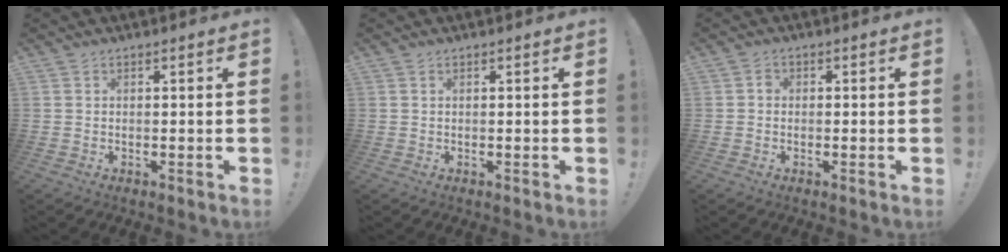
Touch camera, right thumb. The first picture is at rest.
{"total": 0.0}
{"total": 1.3, "force": [-0.4, 1.1, 0.6], "torque": [-0.013, 0.008, -0.006]}